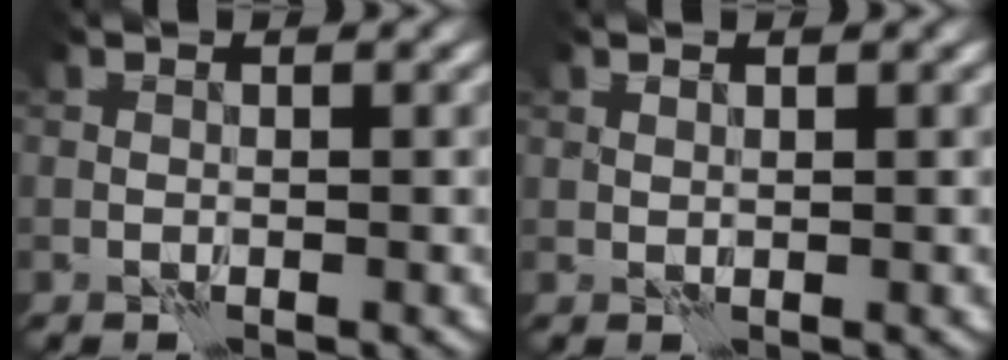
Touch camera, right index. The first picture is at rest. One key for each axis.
{"total": 0.7, "fx": 0.5, "fy": 0.3, "fz": 0.1, "tx": -0.007, "ty": -0.002, "tz": 0.012}